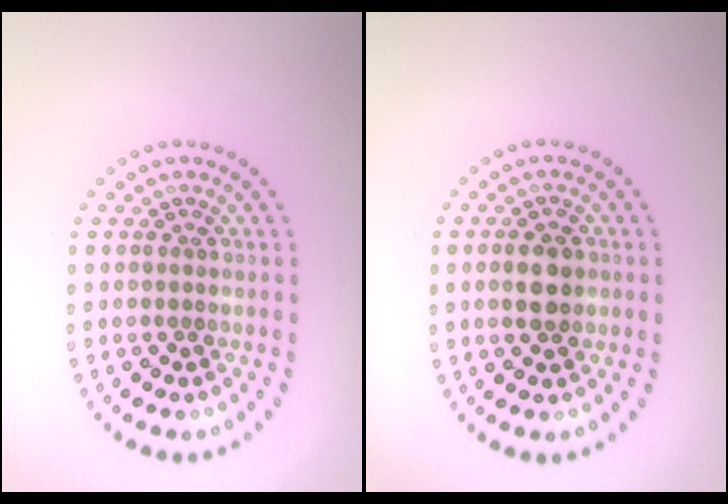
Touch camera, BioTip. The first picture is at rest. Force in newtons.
{"total": 3.0, "press": 3.0, "slide": 0.1}